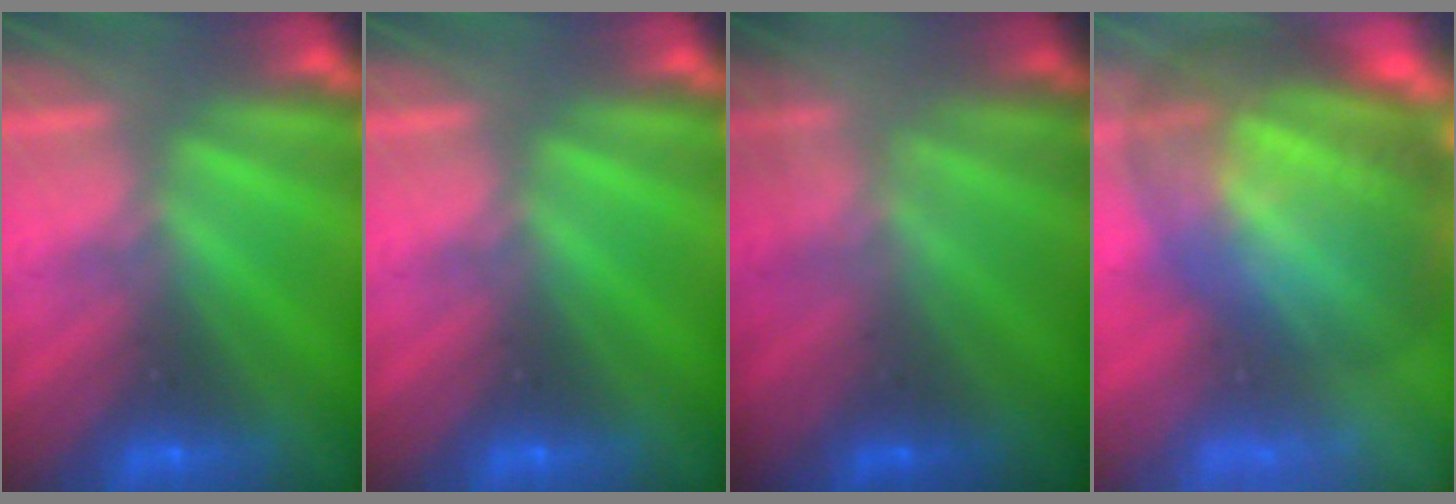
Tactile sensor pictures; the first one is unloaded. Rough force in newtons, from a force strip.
{"total": 0.0}
{"total": 1.8}
{"total": 7.7}